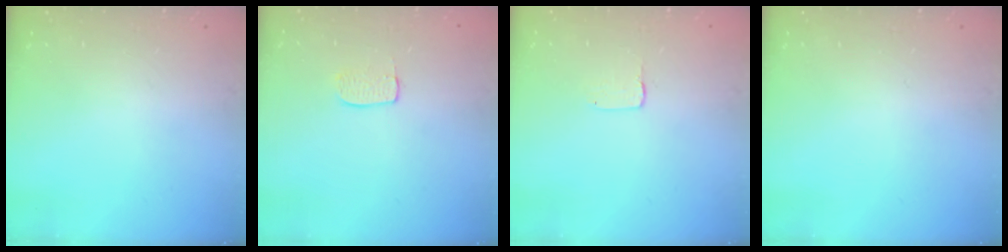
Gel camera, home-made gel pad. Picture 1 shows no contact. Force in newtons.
{"total": 5.0, "press": 5.0, "slide": 0.3}
{"total": 1.0, "press": 1.0, "slide": 0.1}
{"total": 0.0}